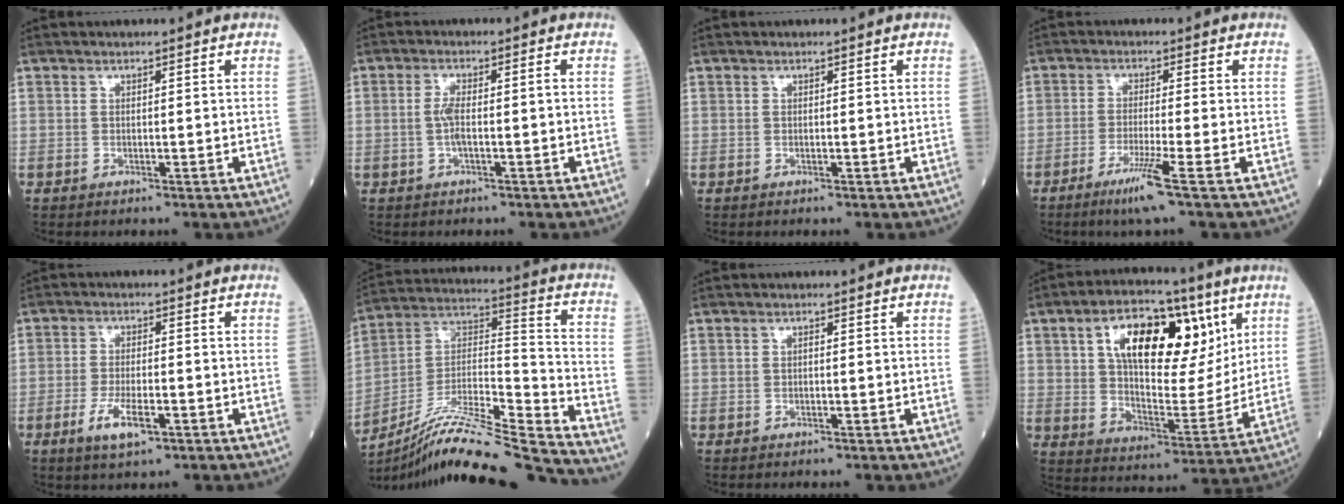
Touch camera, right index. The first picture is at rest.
{"total": 3.4, "force": [-0.5, 0.7, 3.2], "torque": [-0.071, 0.005, -0.011]}
{"total": 0.0}
{"total": 5.5, "force": [-3.1, -1.3, 4.3], "torque": [-0.083, -0.018, -0.062]}
{"total": 5.4, "force": [-2.4, 1.5, 4.5], "torque": [-0.092, -0.005, -0.040]}
{"total": 23.6, "force": [-21.5, -1.0, 9.5], "torque": [-0.175, -0.001, -0.357]}
{"total": 0.0}
{"total": 18.8, "force": [7.8, 8.4, 14.9], "torque": [-0.242, 0.017, 0.128]}